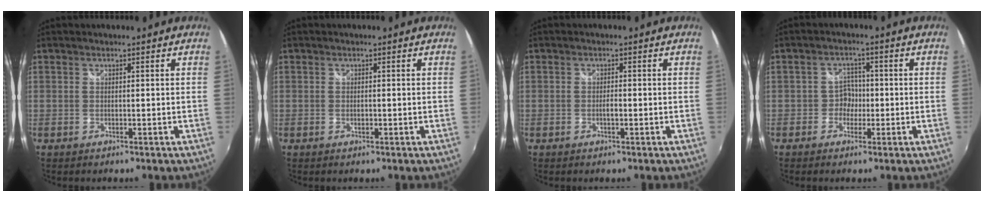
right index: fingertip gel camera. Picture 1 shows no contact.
{"total": 0.8, "force": [-0.2, 0.4, 0.6], "torque": [-0.012, 0.000, -0.004]}
{"total": 1.3, "force": [-0.5, 0.3, 1.1], "torque": [-0.022, 0.001, -0.009]}
{"total": 3.2, "force": [-1.3, 2.9, 0.6], "torque": [-0.006, 0.012, -0.025]}